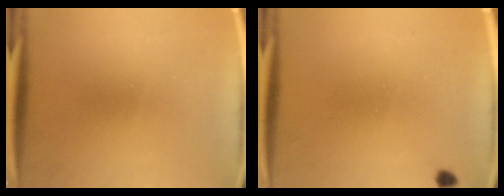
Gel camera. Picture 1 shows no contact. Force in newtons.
{"total": 1.0}